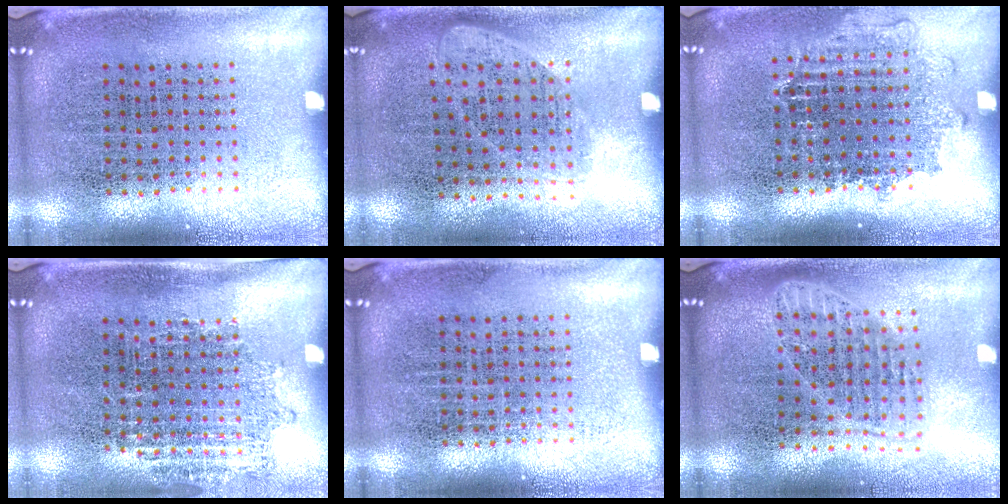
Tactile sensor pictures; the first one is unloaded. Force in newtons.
{"total": 1.2, "press": 1.0, "slide": 0.6}
{"total": 1.1, "press": 1.1, "slide": 0.4}
{"total": 1.0, "press": 0.9, "slide": 0.4}
{"total": 0.0}
{"total": 1.7, "press": 1.4, "slide": 0.9}